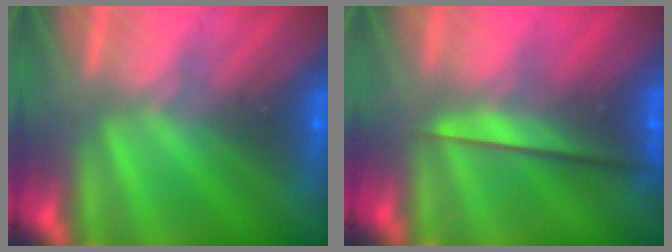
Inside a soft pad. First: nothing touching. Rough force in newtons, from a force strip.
{"total": 2.2}